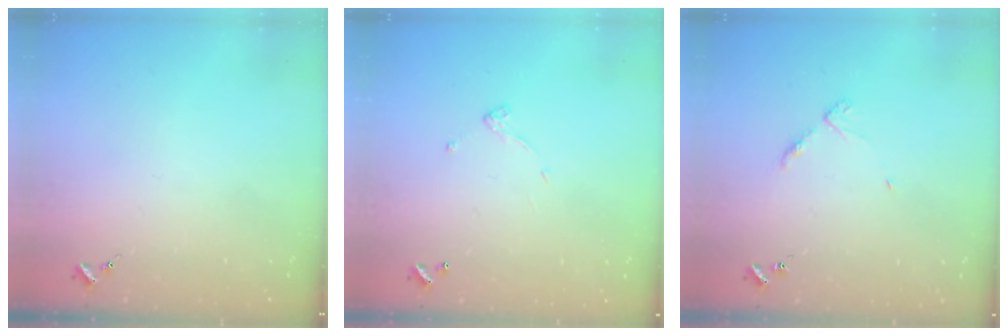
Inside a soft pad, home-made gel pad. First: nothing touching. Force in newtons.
{"total": 4.9, "press": 4.9, "slide": 0.2}
{"total": 4.4, "press": 4.3, "slide": 0.5}